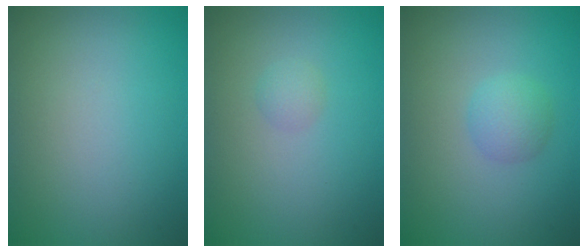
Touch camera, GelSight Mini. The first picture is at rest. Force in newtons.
{"total": 1.0, "press": 1.0, "slide": 0.1}
{"total": 1.9, "press": 1.9, "slide": 0.1}